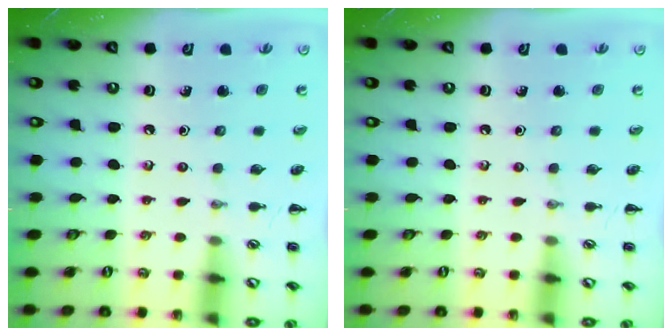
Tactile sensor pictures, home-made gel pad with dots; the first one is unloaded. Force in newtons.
{"total": 0.0}